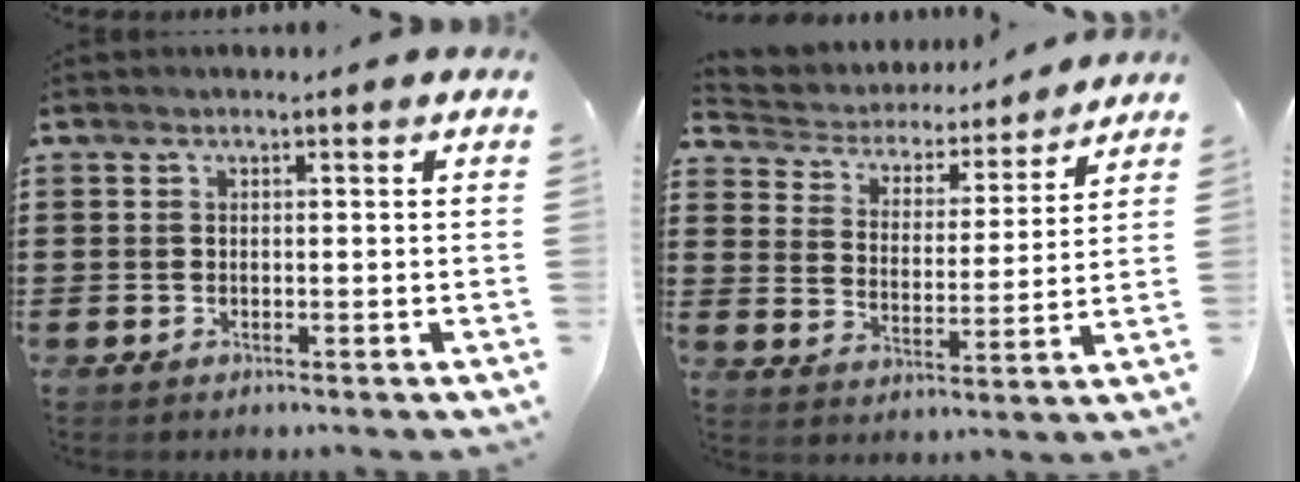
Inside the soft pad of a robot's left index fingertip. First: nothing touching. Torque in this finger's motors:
{"motor_torque": [0.02, 0.00, 0.12, 0.01]}